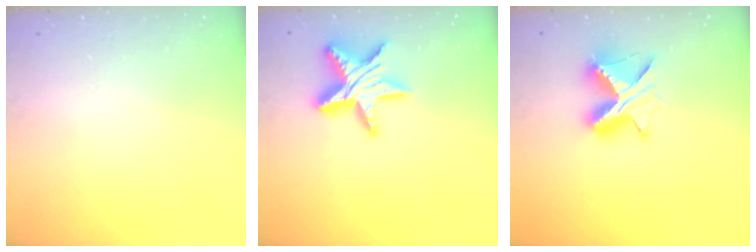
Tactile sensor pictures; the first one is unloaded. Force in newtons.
{"total": 15.9, "press": 15.9, "slide": 1.1}
{"total": 9.8, "press": 9.8, "slide": 0.6}